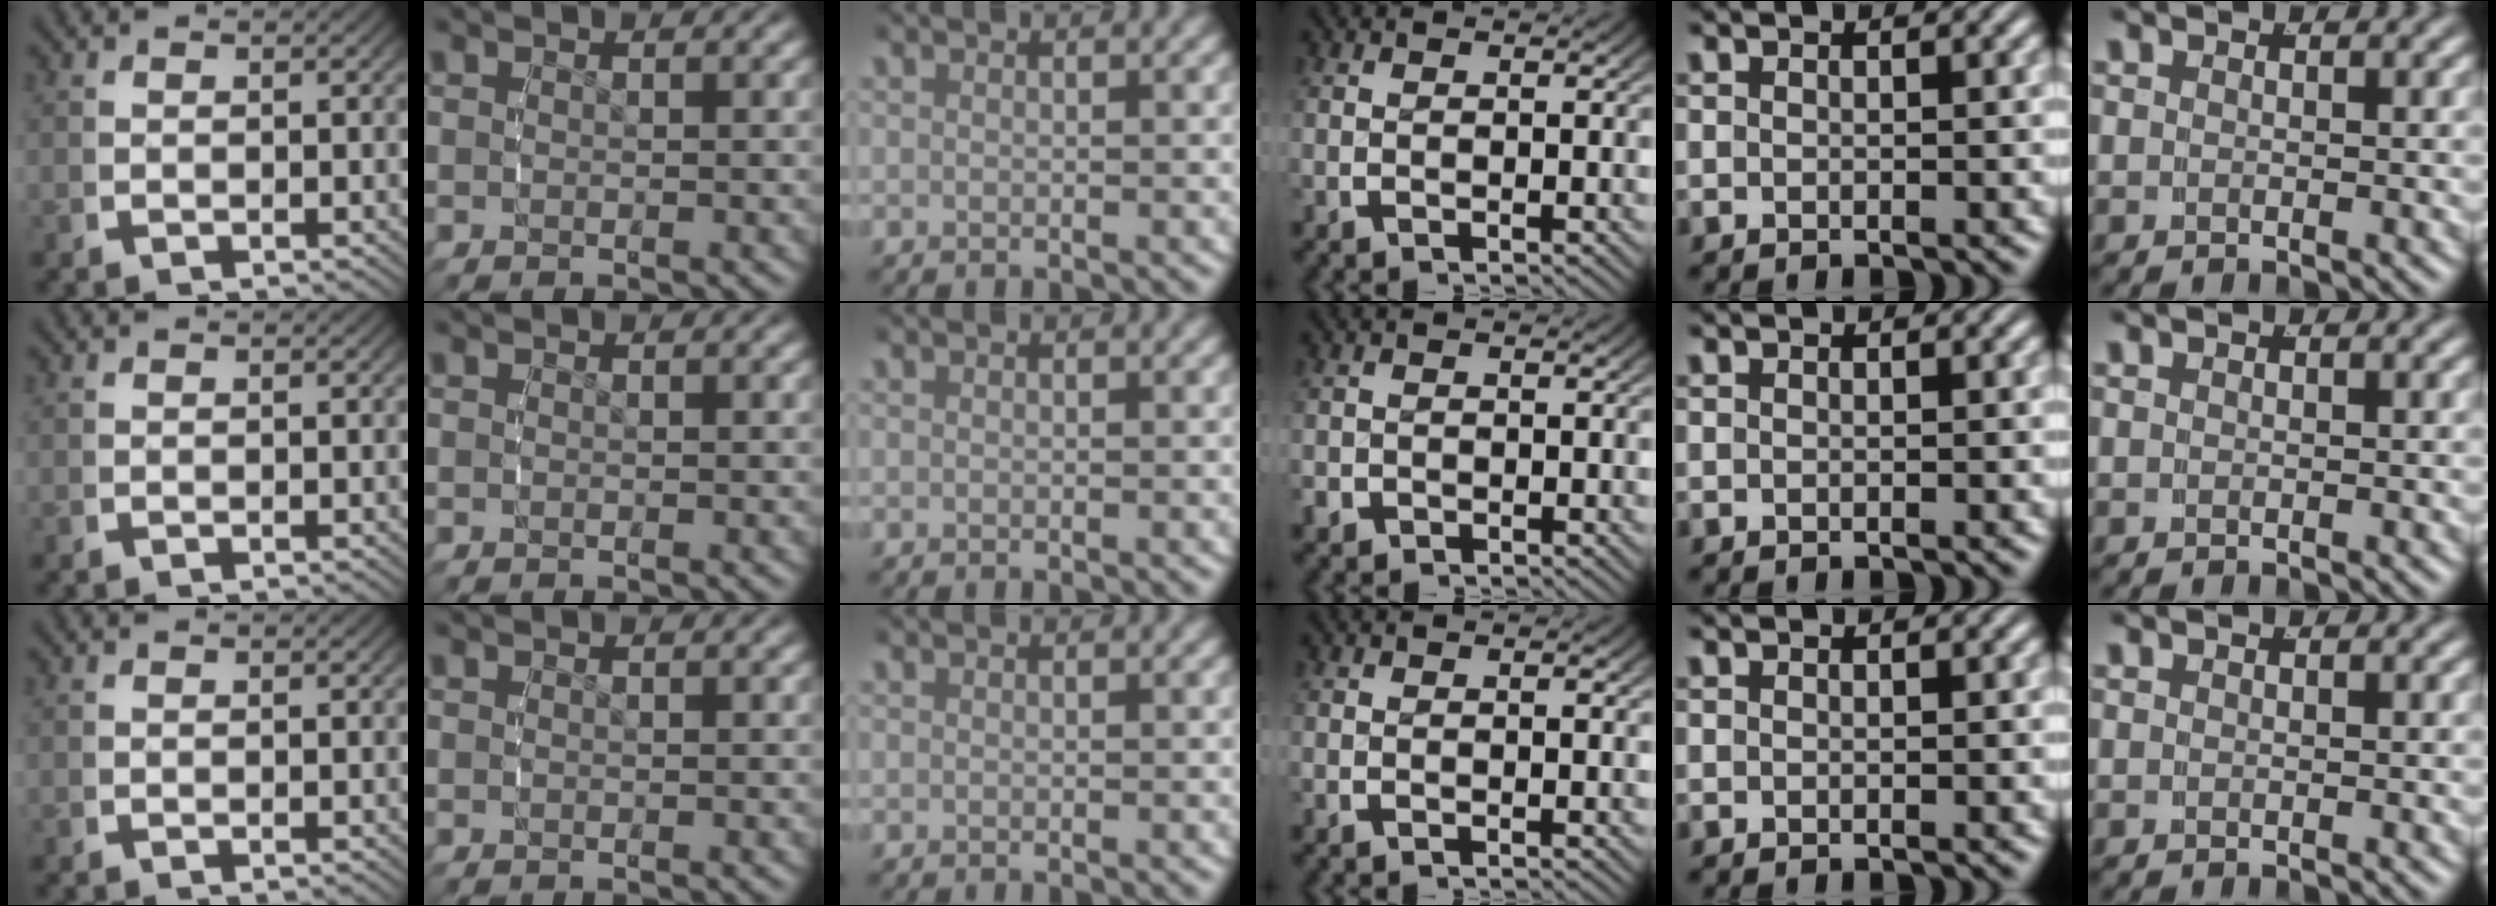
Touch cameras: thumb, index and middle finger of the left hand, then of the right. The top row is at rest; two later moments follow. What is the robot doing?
{"motion": "grasp_and_lifting", "object": "small bumper sticker"}